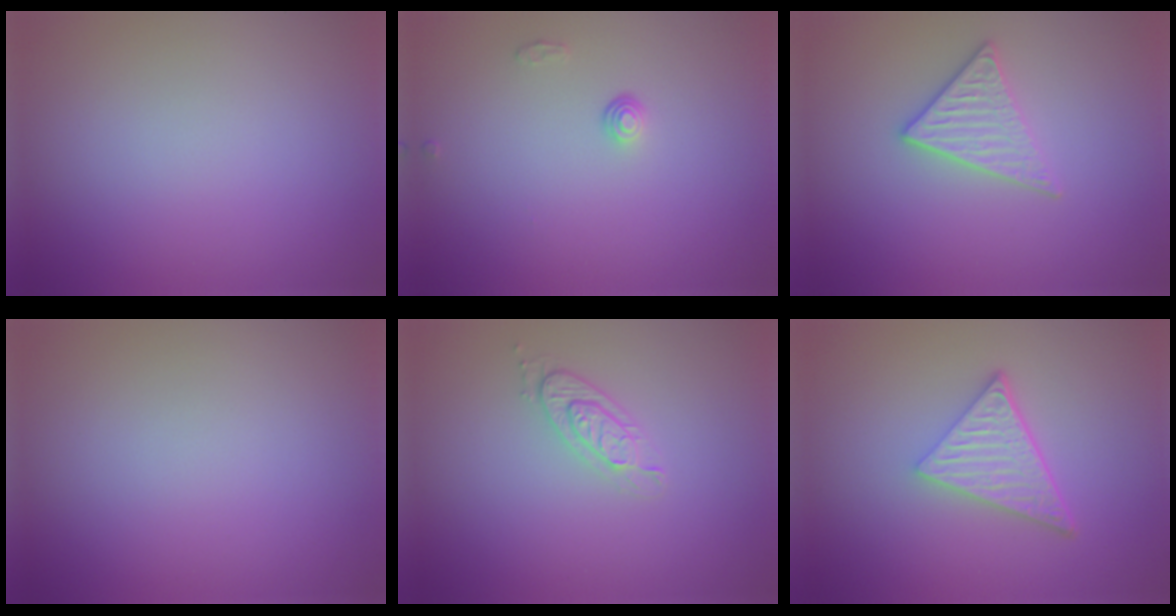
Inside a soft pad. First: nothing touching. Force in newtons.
{"total": 1.0, "press": 0.7, "slide": 0.8}
{"total": 2.8, "press": 2.6, "slide": 1.1}
{"total": 0.0}
{"total": 2.1, "press": 1.9, "slide": 0.8}
{"total": 4.9, "press": 3.5, "slide": 3.4}